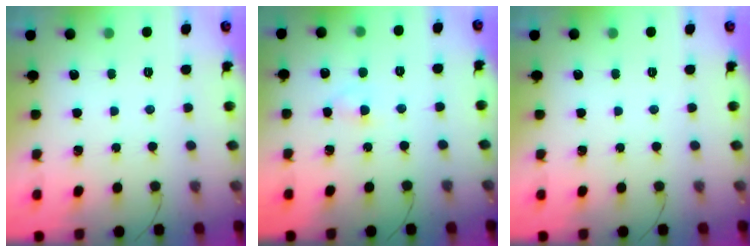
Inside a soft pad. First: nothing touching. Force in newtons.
{"total": 2.2, "press": 2.0, "slide": 1.0}
{"total": 0.0}